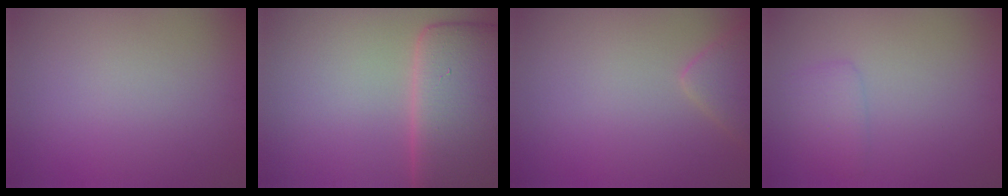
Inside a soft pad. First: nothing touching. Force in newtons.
{"total": 12.4, "press": 12.3, "slide": 1.2}
{"total": 2.6, "press": 2.6, "slide": 0.2}
{"total": 1.8, "press": 1.8, "slide": 0.1}